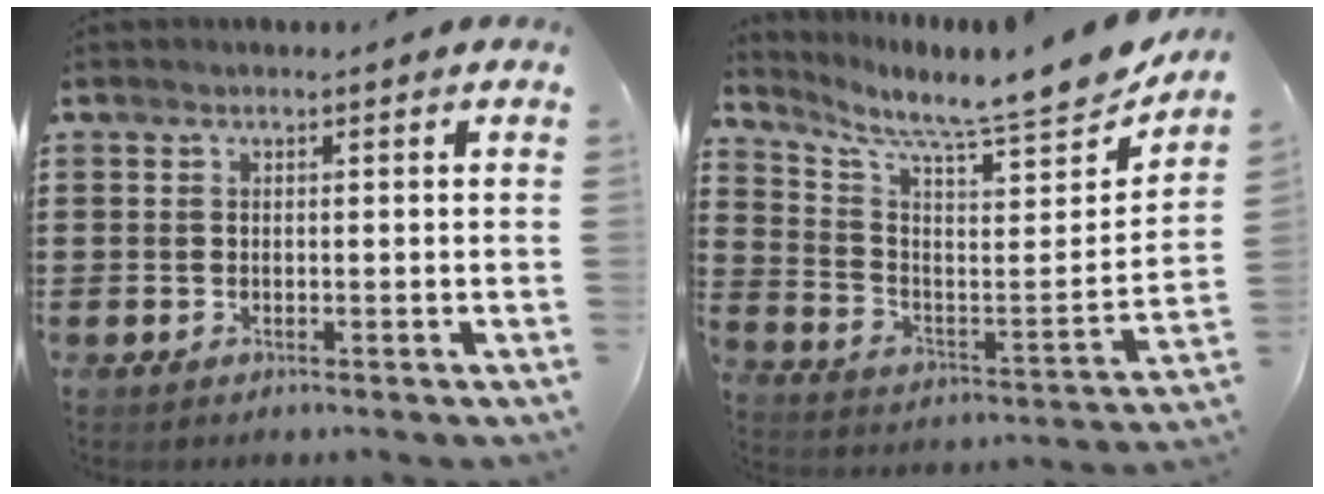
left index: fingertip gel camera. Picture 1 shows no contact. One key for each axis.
{"total": 7.4, "fx": 7.0, "fy": -0.1, "fz": 2.3, "tx": -0.067, "ty": -0.077, "tz": 0.109}